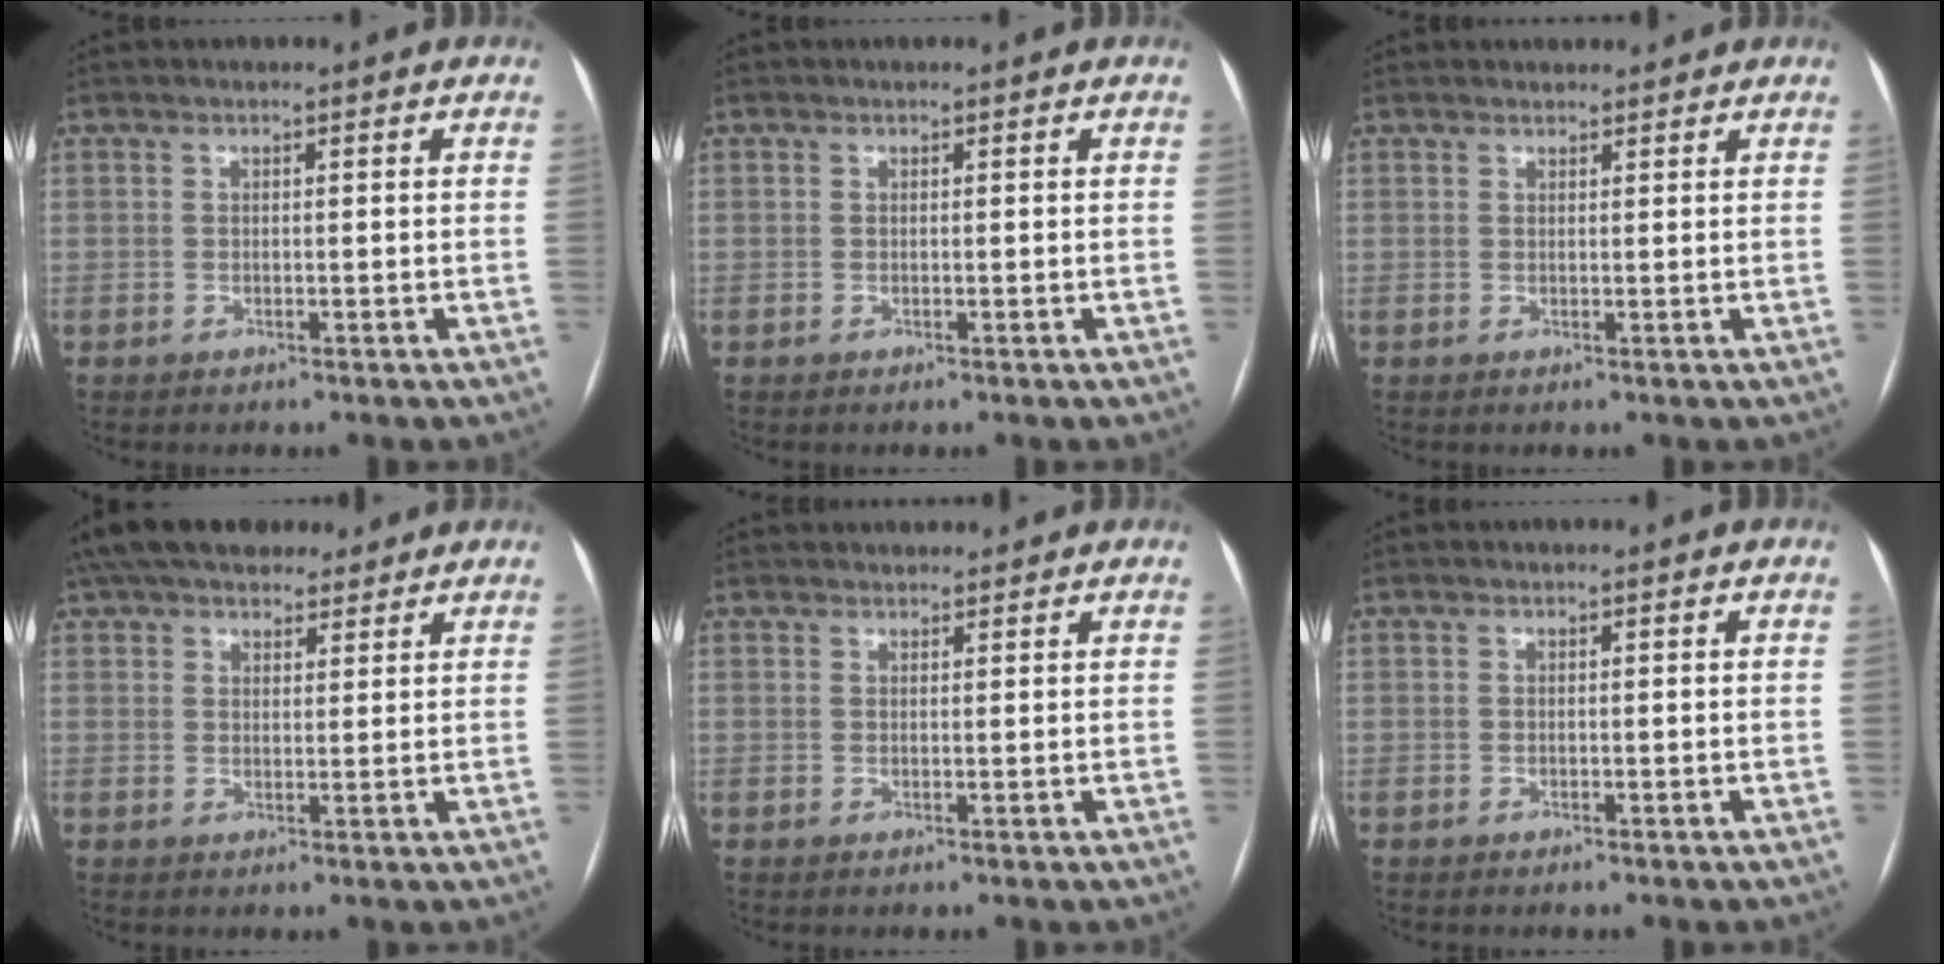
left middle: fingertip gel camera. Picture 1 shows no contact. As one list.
[{"total": 0.0}, {"total": 2.8, "force": [2.6, 0.8, 0.4], "torque": [-0.005, 0.022, 0.036]}, {"total": 14.9, "force": [12.5, 5.6, 6.1], "torque": [-0.102, 0.045, 0.189]}, {"total": 4.2, "force": [4.0, 1.1, 0.7], "torque": [-0.007, 0.030, 0.055]}, {"total": 0.0}]